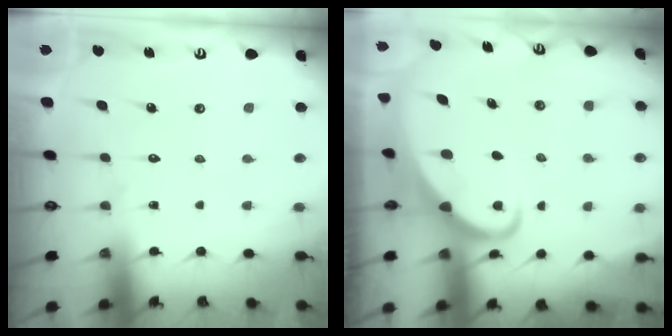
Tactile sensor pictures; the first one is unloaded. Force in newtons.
{"total": 4.0, "press": 4.0, "slide": 0.4}